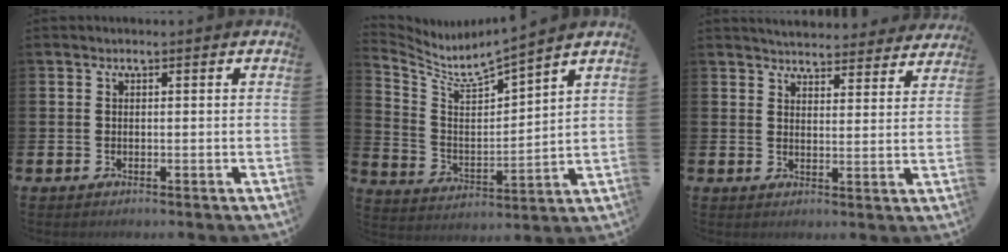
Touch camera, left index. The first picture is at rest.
{"total": 5.2, "force": [4.8, 0.7, 1.8], "torque": [-0.063, -0.049, 0.073]}
{"total": 5.0, "force": [4.9, 0.8, 0.1], "torque": [-0.006, -0.035, 0.086]}